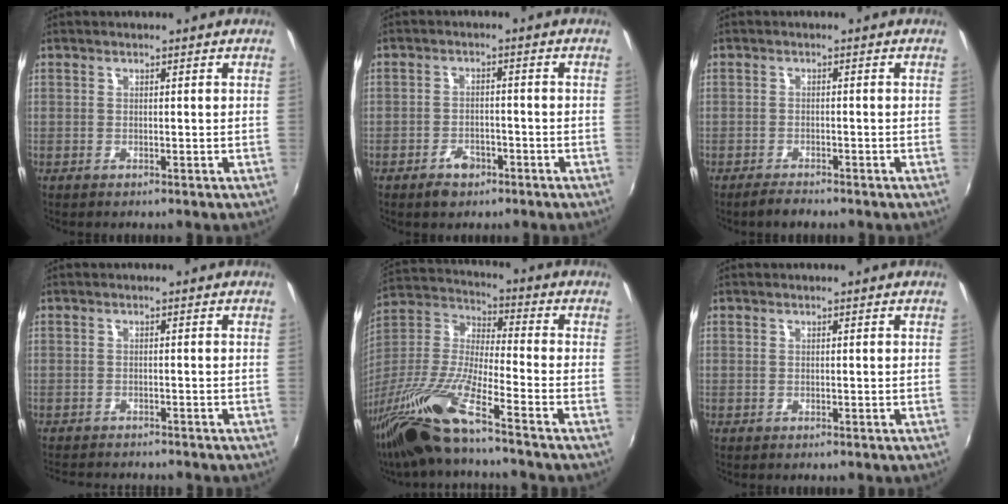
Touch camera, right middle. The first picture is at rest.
{"total": 4.3, "force": [-2.9, 2.5, 2.0], "torque": [-0.047, 0.002, -0.045]}
{"total": 2.4, "force": [-2.2, 0.6, 0.9], "torque": [-0.029, -0.005, -0.041]}
{"total": 5.8, "force": [-5.5, 1.1, 1.7], "torque": [-0.048, -0.018, -0.085]}
{"total": 17.9, "force": [-13.5, 0.2, 11.7], "torque": [-0.233, -0.036, -0.266]}
{"total": 0.0}